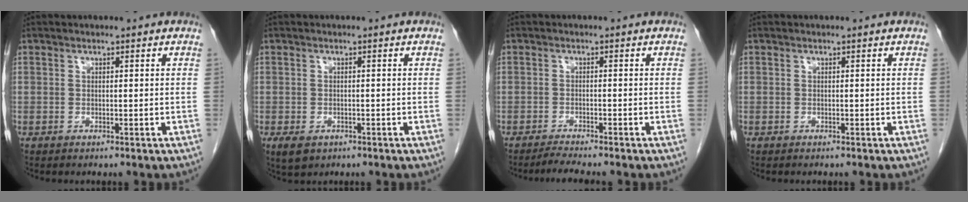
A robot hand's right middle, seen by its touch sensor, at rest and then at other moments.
{"total": 2.8, "force": [-1.5, 1.8, 1.5], "torque": [-0.029, -0.004, -0.013]}
{"total": 3.1, "force": [-2.8, -0.3, 1.2], "torque": [-0.026, -0.011, -0.048]}
{"total": 0.0}